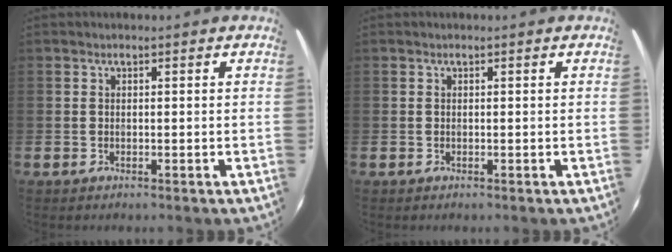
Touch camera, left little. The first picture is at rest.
{"total": 0.0}